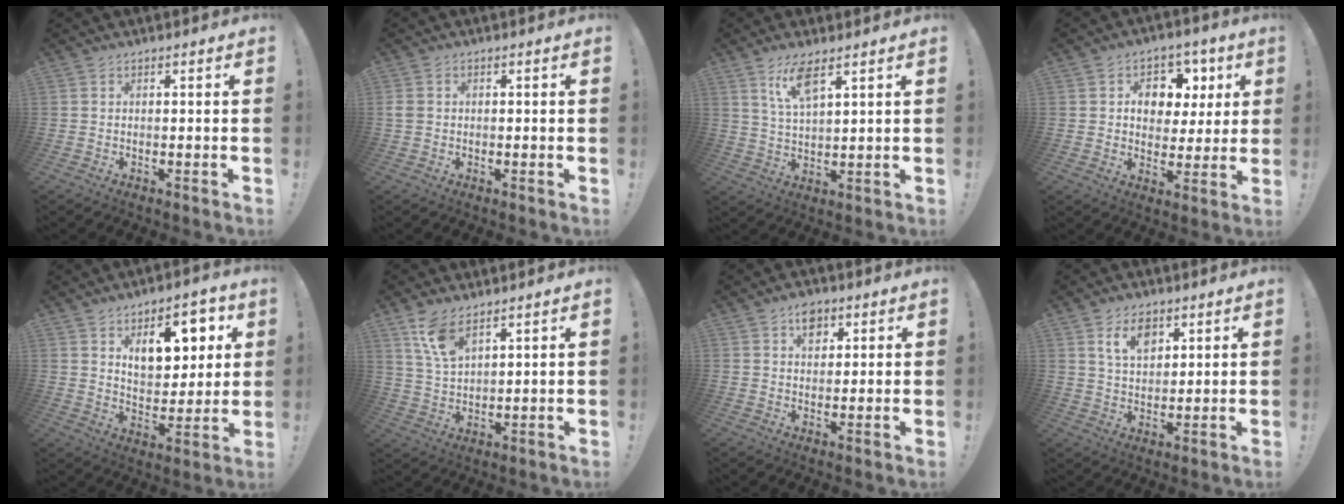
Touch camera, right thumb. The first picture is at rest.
{"total": 2.0, "force": [0.1, 1.7, 1.1], "torque": [-0.018, 0.006, 0.003]}
{"total": 8.2, "force": [4.9, 2.1, 6.2], "torque": [-0.123, -0.012, 0.087]}
{"total": 9.9, "force": [2.9, 8.4, 4.4], "torque": [-0.057, -0.009, 0.059]}
{"total": 12.9, "force": [6.1, 7.5, 8.6], "torque": [-0.119, -0.021, 0.109]}
{"total": 8.8, "force": [6.0, 3.7, 5.3], "torque": [-0.092, -0.029, 0.112]}
{"total": 5.2, "force": [2.6, 3.8, 2.5], "torque": [-0.020, -0.007, 0.043]}
{"total": 8.2, "force": [4.6, 4.9, 4.6], "torque": [-0.082, -0.011, 0.087]}